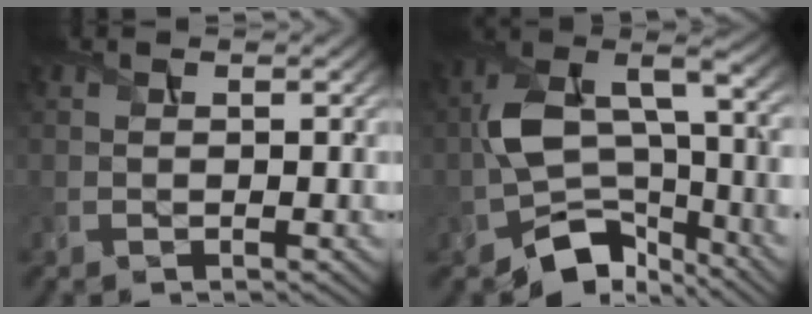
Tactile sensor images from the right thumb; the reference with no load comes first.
{"total": 11.4, "force": [-4.3, 6.4, 8.4], "torque": [-0.146, -0.006, -0.077]}